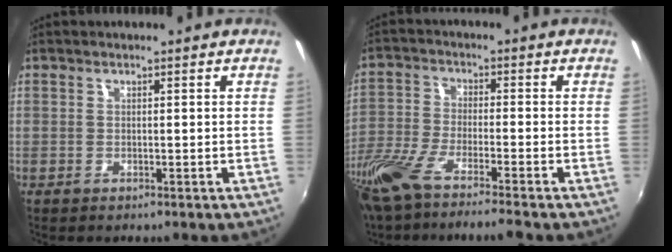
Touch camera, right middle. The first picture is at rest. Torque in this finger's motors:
{"motor_torque": [1.09, -1.05, 0.29, 0.21]}